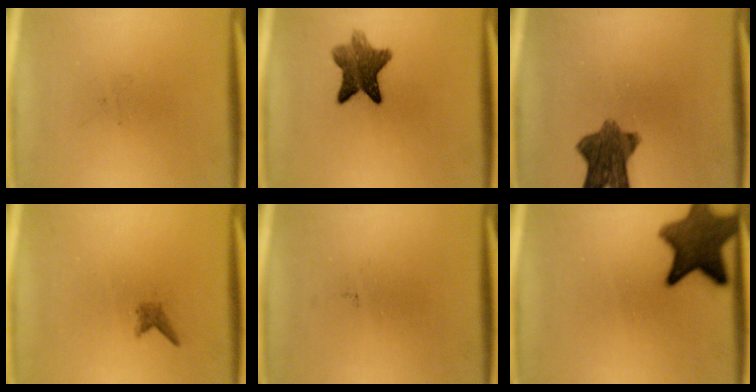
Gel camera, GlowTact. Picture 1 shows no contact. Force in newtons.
{"total": 8.1}
{"total": 8.6}
{"total": 1.0}
{"total": 0.0}
{"total": 11.1}